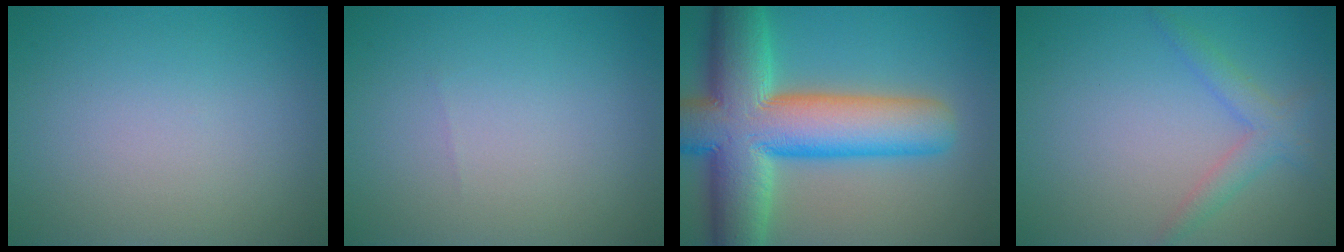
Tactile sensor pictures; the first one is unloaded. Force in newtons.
{"total": 0.0}
{"total": 14.4, "press": 14.3, "slide": 0.7}
{"total": 2.3, "press": 2.3, "slide": 0.1}